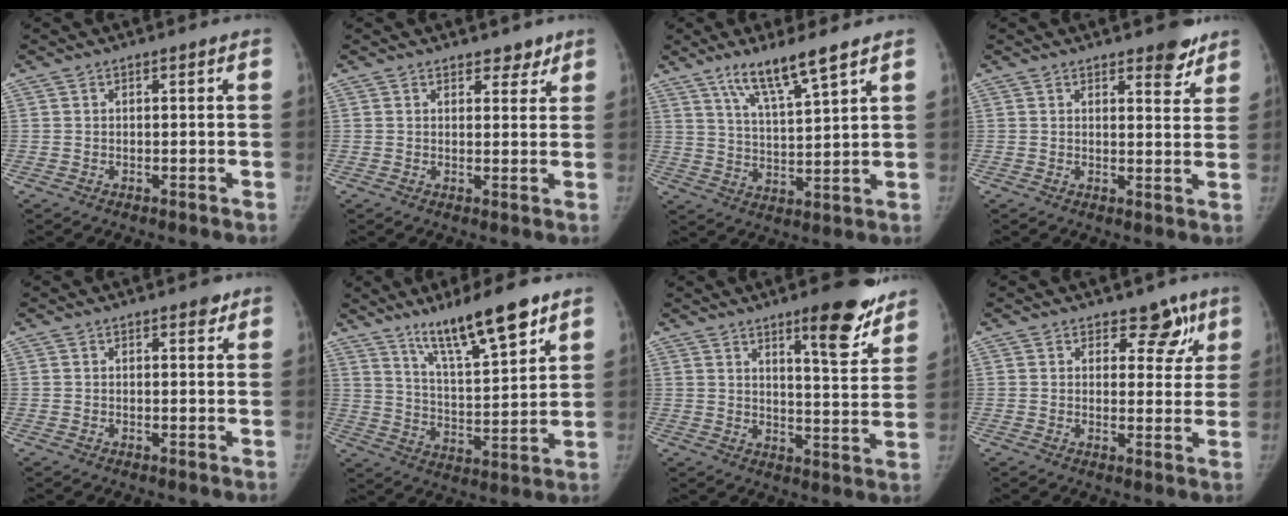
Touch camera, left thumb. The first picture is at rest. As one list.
[{"total": 3.1, "force": [2.5, 1.7, 1.0], "torque": [0.010, -0.015, 0.033]}, {"total": 10.0, "force": [6.9, 1.3, 7.1], "torque": [-0.125, -0.039, 0.131]}, {"total": 5.3, "force": [3.9, 2.2, 2.8], "torque": [-0.008, -0.025, 0.050]}, {"total": 1.6, "force": [1.1, 0.8, 0.8], "torque": [0.000, -0.005, 0.010]}, {"total": 15.2, "force": [10.3, 2.8, 10.8], "torque": [-0.167, -0.058, 0.182]}, {"total": 12.7, "force": [8.6, 3.2, 8.8], "torque": [-0.084, -0.058, 0.121]}, {"total": 5.9, "force": [3.8, 3.7, 2.6], "torque": [0.012, -0.017, 0.046]}]